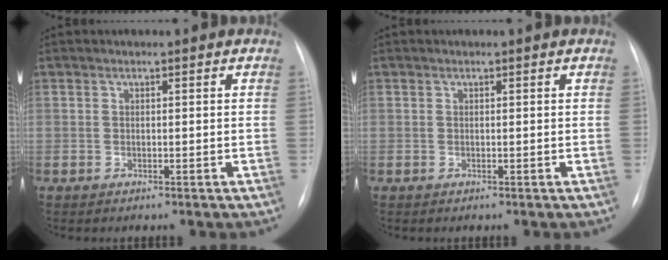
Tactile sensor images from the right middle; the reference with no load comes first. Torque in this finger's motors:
{"motor_torque": [0.00, 0.00, 0.00, 0.00]}